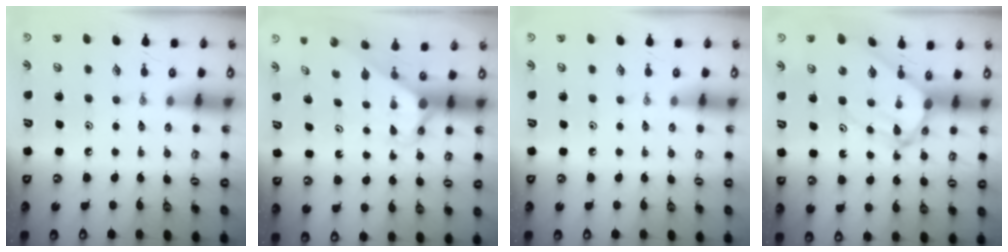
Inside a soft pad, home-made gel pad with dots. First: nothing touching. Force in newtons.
{"total": 2.9, "press": 2.9, "slide": 0.0}
{"total": 0.0}
{"total": 8.8, "press": 8.8, "slide": 1.0}